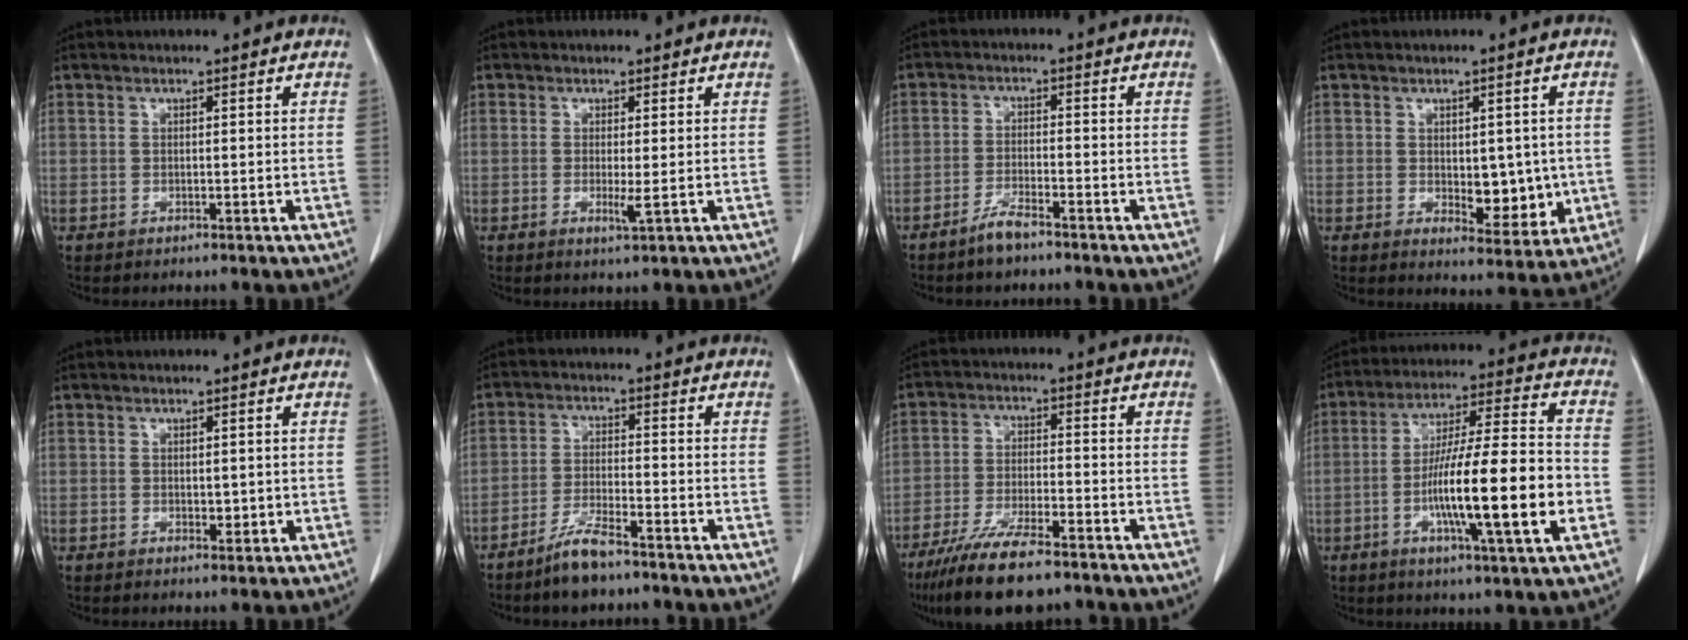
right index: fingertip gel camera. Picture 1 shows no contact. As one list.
[{"total": 1.9, "force": [-0.1, 0.1, 1.9], "torque": [-0.036, -0.007, 0.001]}, {"total": 3.8, "force": [-3.1, 0.5, 2.1], "torque": [-0.043, -0.002, -0.059]}, {"total": 7.0, "force": [-0.3, 3.6, 5.9], "torque": [-0.067, -0.006, 0.010]}, {"total": 1.8, "force": [0.1, 1.2, 1.3], "torque": [-0.016, -0.004, 0.005]}, {"total": 6.0, "force": [-4.8, 0.9, 3.6], "torque": [-0.078, -0.010, -0.090]}, {"total": 12.3, "force": [-9.5, 2.3, 7.5], "torque": [-0.132, -0.029, -0.161]}, {"total": 18.5, "force": [-4.3, 1.2, 17.9], "torque": [-0.302, -0.004, -0.070]}]